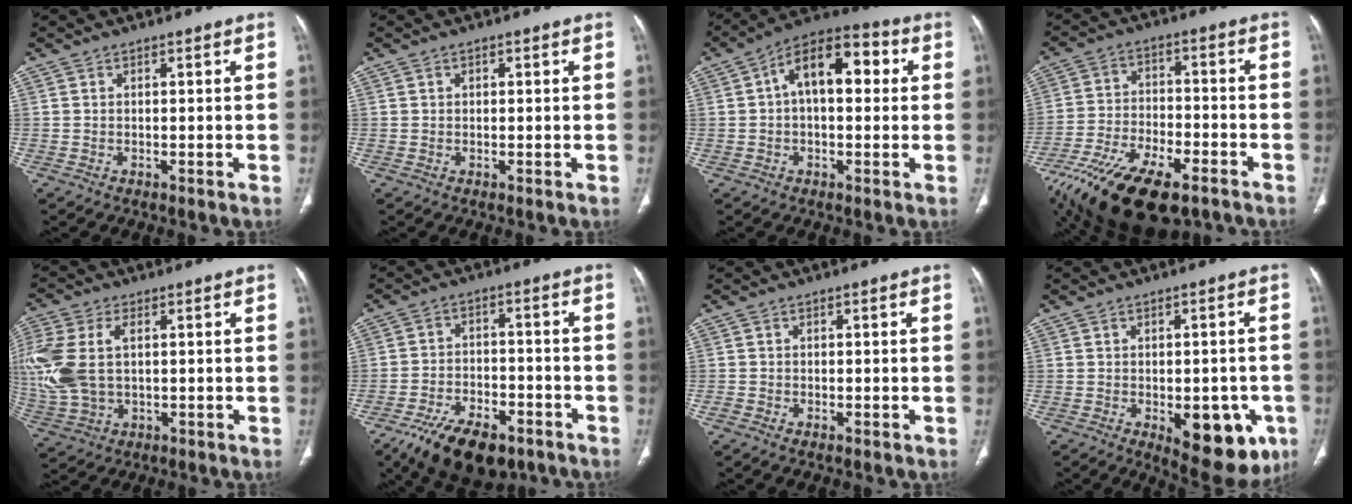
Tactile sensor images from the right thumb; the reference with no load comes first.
{"total": 0.6, "force": [0.3, 0.4, 0.4], "torque": [0.000, 0.001, 0.003]}
{"total": 13.2, "force": [2.4, 7.2, 10.8], "torque": [-0.149, 0.037, 0.027]}
{"total": 21.3, "force": [-13.9, 8.9, 13.4], "torque": [-0.274, 0.021, -0.242]}
{"total": 15.3, "force": [1.8, 9.5, 11.9], "torque": [-0.306, 0.008, 0.043]}
{"total": 14.6, "force": [-9.6, 7.0, 8.5], "torque": [-0.127, 0.042, -0.156]}
{"total": 1.0, "force": [-0.7, 0.5, 0.6], "torque": [-0.013, 0.000, -0.014]}
{"total": 13.8, "force": [-5.1, 6.7, 11.0], "torque": [-0.110, 0.006, -0.051]}